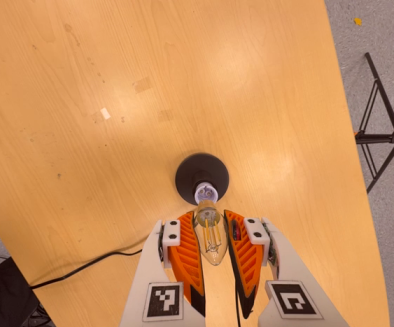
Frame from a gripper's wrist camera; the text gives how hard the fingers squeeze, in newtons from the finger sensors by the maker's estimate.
{"total": 20.5, "left": 23.4, "right": 17.5}